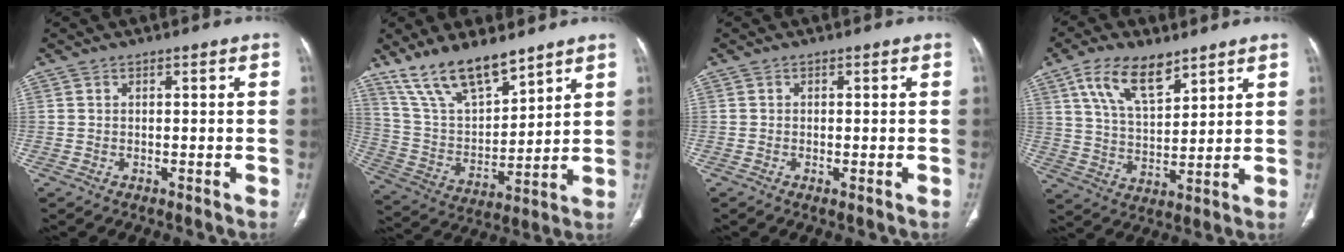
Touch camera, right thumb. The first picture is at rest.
{"total": 16.0, "force": [12.2, 5.5, 8.7], "torque": [-0.130, -0.061, 0.241]}
{"total": 0.8, "force": [-0.3, 0.2, 0.7], "torque": [-0.017, -0.004, -0.007]}
{"total": 12.1, "force": [7.3, 5.6, 7.8], "torque": [-0.124, -0.030, 0.141]}